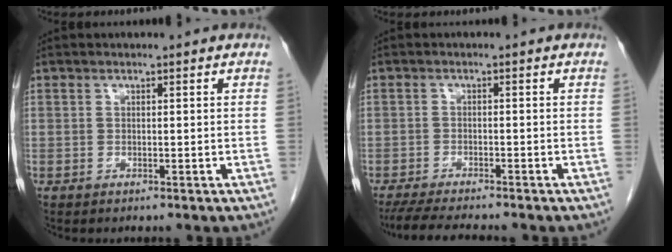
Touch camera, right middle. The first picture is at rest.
{"total": 6.6, "force": [-5.9, 0.4, 3.1], "torque": [-0.050, -0.019, -0.097]}